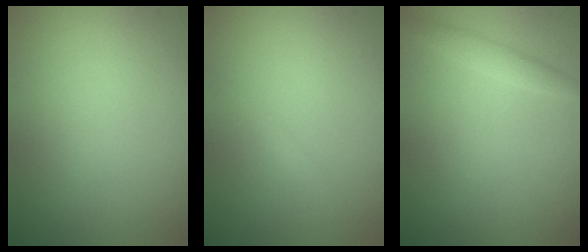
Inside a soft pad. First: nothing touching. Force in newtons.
{"total": 0.7, "press": 0.7, "slide": 0.0}
{"total": 1.2, "press": 1.2, "slide": 0.0}